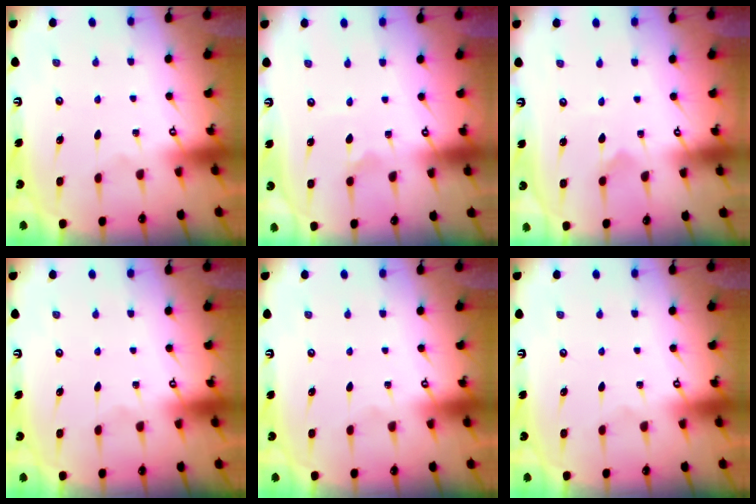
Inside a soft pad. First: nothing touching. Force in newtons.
{"total": 0.8, "press": 0.8, "slide": 0.2}
{"total": 0.0}
{"total": 0.0}
{"total": 0.0}
{"total": 0.0}